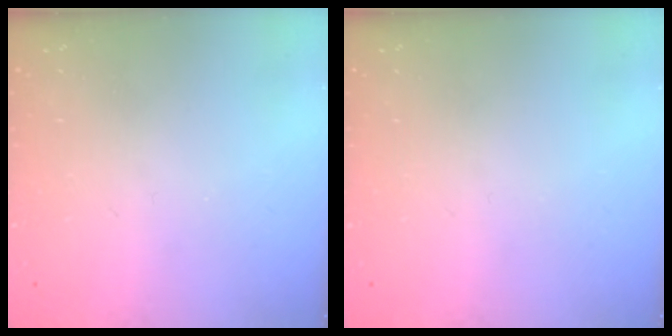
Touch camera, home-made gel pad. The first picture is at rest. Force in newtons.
{"total": 0.0}